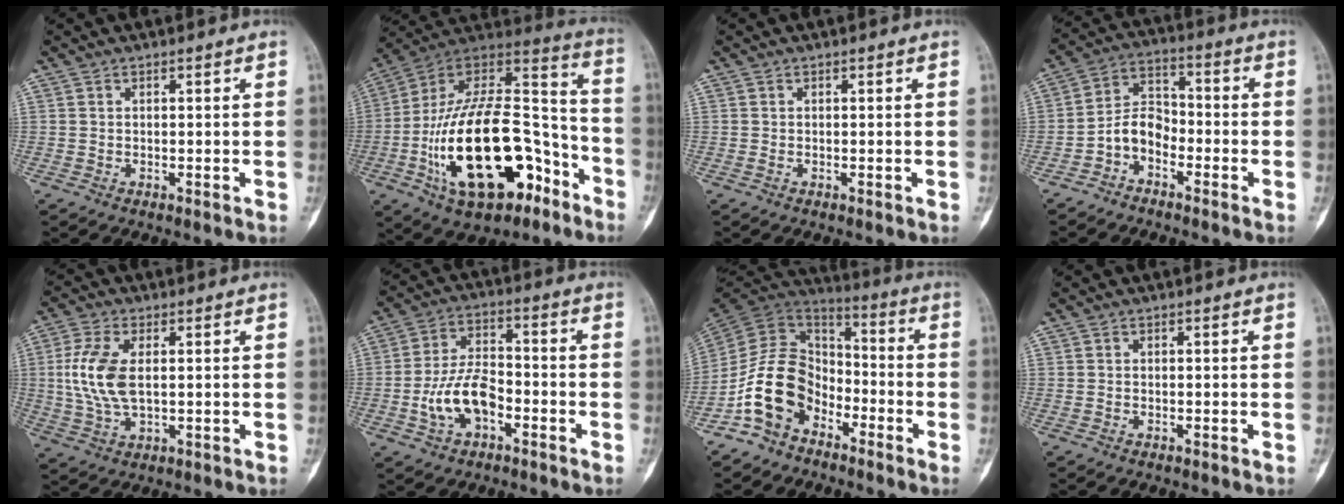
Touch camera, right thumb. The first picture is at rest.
{"total": 31.0, "force": [-11.8, 15.9, 23.9], "torque": [-0.428, 0.072, -0.180]}
{"total": 0.0}
{"total": 7.0, "force": [-3.4, 4.8, 3.8], "torque": [-0.055, 0.045, -0.078]}
{"total": 9.8, "force": [1.0, 5.0, 8.3], "torque": [-0.190, -0.002, 0.022]}
{"total": 10.7, "force": [-3.6, 6.1, 7.9], "torque": [-0.141, 0.036, -0.069]}
{"total": 14.4, "force": [-7.3, 9.9, 7.4], "torque": [-0.121, 0.074, -0.152]}
{"total": 0.0}